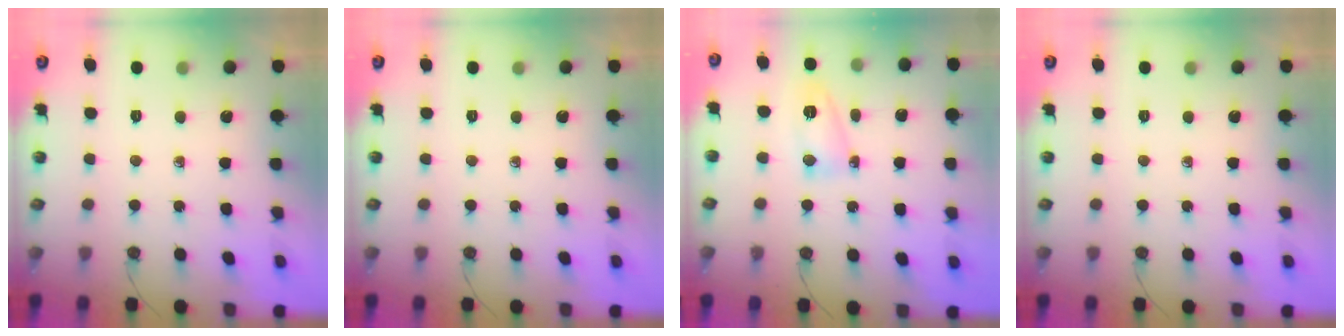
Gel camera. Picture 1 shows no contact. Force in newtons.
{"total": 0.0}
{"total": 9.1, "press": 6.2, "slide": 6.6}
{"total": 0.0}